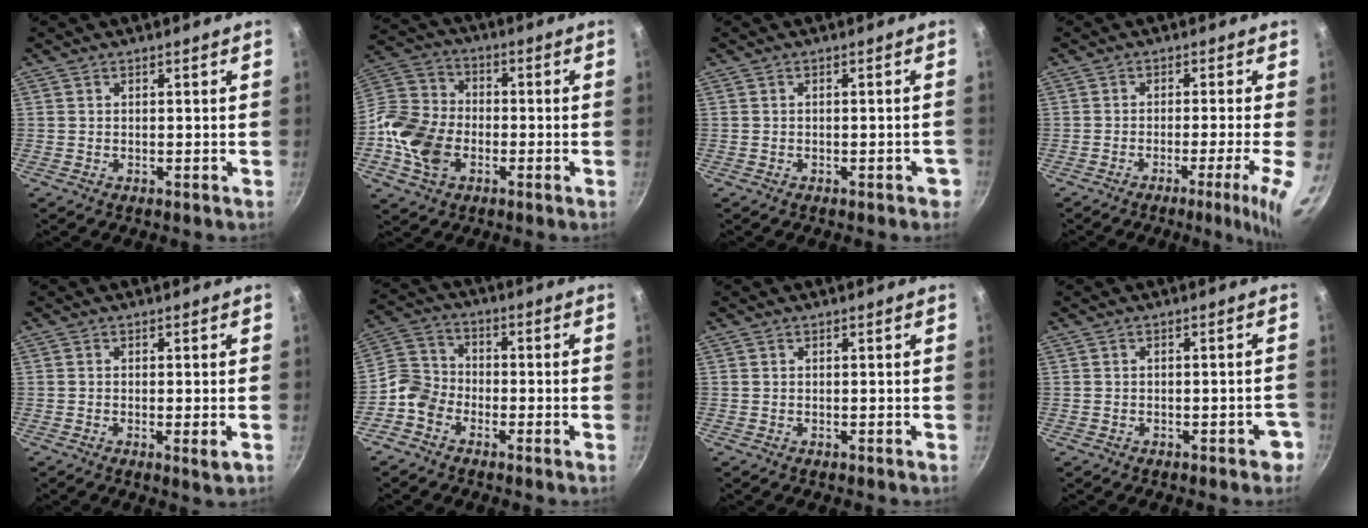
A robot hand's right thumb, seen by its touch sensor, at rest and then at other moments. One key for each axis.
{"total": 14.4, "fx": -4.0, "fy": 10.4, "fz": 9.1, "tx": -0.170, "ty": 0.025, "tz": -0.093}
{"total": 2.4, "fx": -1.1, "fy": 1.2, "fz": 1.7, "tx": -0.008, "ty": 0.014, "tz": -0.008}
{"total": 7.0, "fx": -2.7, "fy": -0.4, "fz": 6.4, "tx": -0.099, "ty": 0.007, "tz": -0.041}
{"total": 2.3, "fx": -0.6, "fy": 0.3, "fz": 2.2, "tx": -0.044, "ty": -0.007, "tz": -0.012}
{"total": 6.6, "fx": -3.6, "fy": 4.8, "fz": 2.8, "tx": -0.036, "ty": 0.041, "tz": -0.091}
{"total": 0.0}
{"total": 3.3, "fx": -1.8, "fy": 1.7, "fz": 2.3, "tx": -0.004, "ty": 0.027, "tz": -0.013}